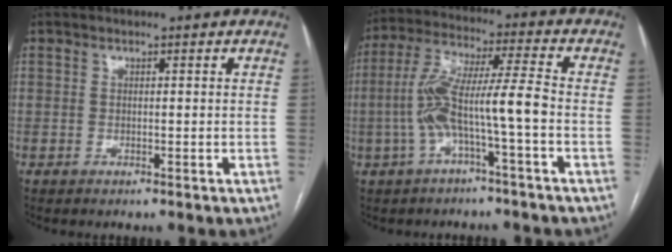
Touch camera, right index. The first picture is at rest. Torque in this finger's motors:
{"motor_torque": [1.85, -0.29, 0.90, 0.21]}